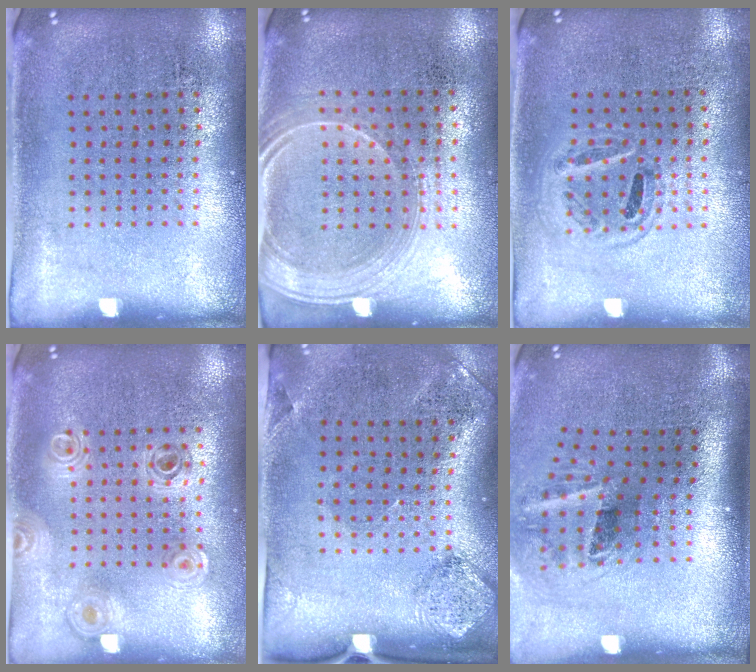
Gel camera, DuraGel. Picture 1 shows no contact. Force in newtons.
{"total": 1.7, "press": 1.5, "slide": 0.9}
{"total": 0.9, "press": 0.9, "slide": 0.2}
{"total": 0.8, "press": 0.8, "slide": 0.1}
{"total": 1.8, "press": 1.2, "slide": 1.4}
{"total": 2.2, "press": 1.3, "slide": 1.7}